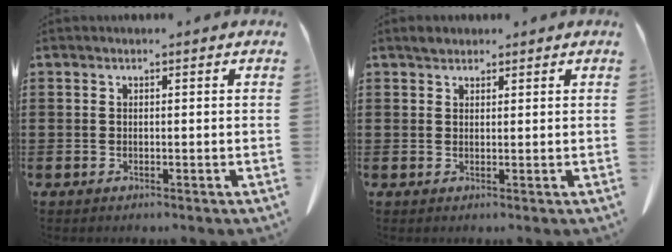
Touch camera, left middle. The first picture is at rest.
{"total": 1.4, "force": [1.3, 0.6, 0.2], "torque": [0.000, -0.001, 0.025]}